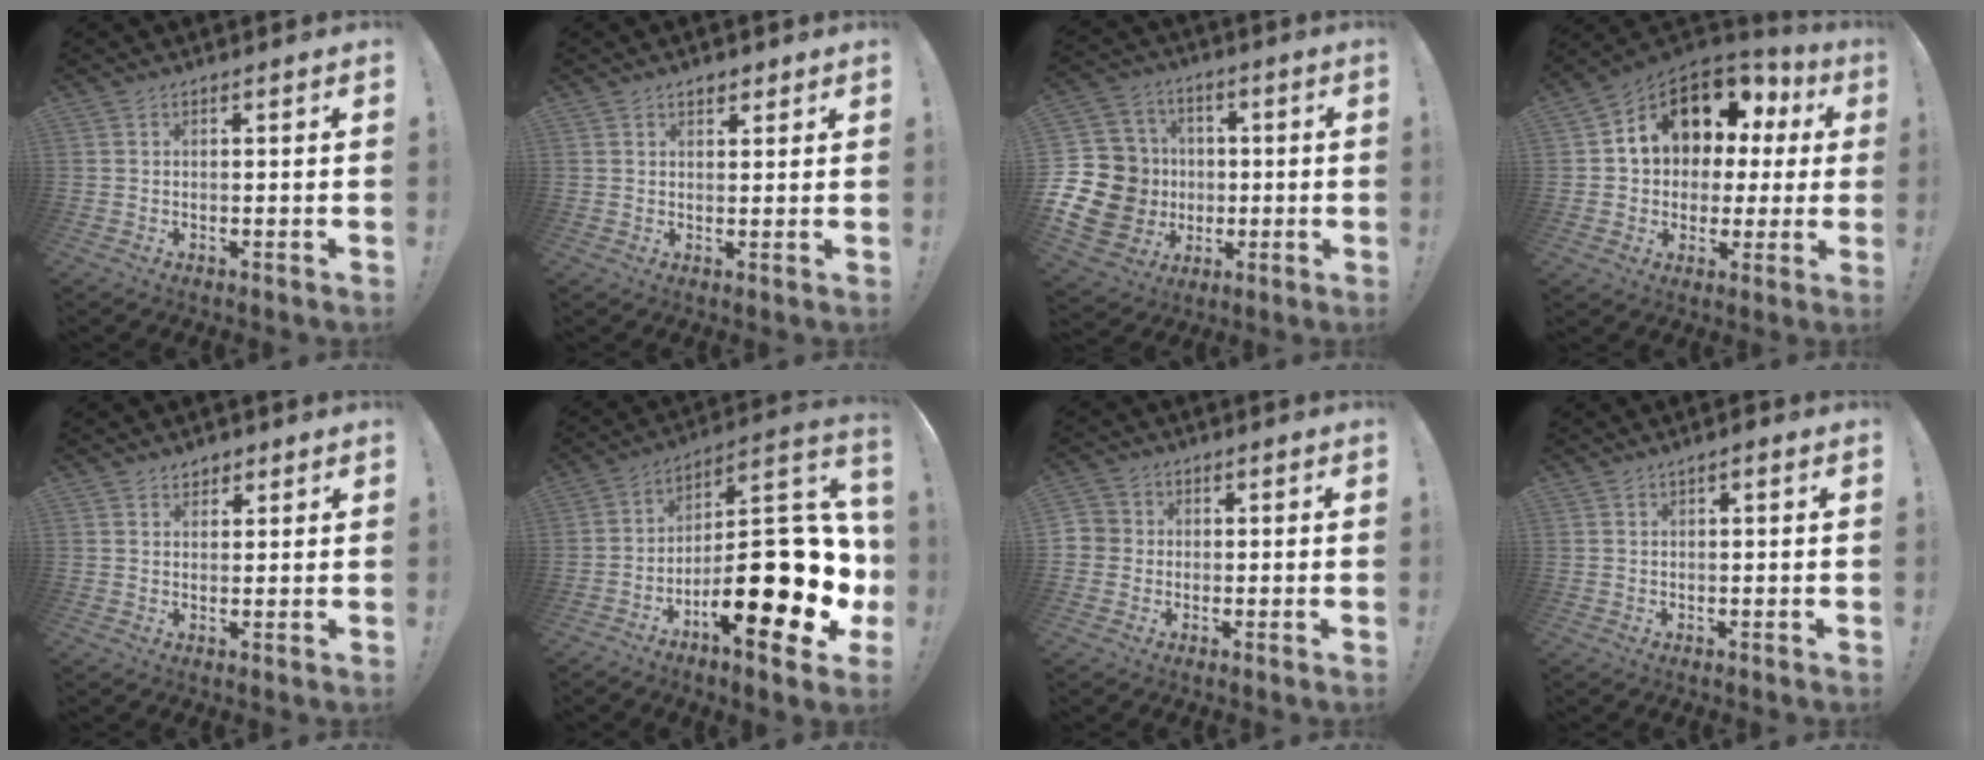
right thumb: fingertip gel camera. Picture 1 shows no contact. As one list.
[{"total": 2.2, "force": [1.5, 1.4, 0.9], "torque": [-0.003, -0.006, 0.025]}, {"total": 18.4, "force": [-2.6, 16.5, 7.8], "torque": [-0.156, 0.026, -0.011]}, {"total": 12.3, "force": [5.8, 8.8, 6.4], "torque": [-0.109, -0.035, 0.112]}, {"total": 2.6, "force": [1.8, 1.8, 0.5], "torque": [0.002, -0.009, 0.031]}, {"total": 25.3, "force": [-6.9, 9.6, 22.4], "torque": [-0.324, 0.039, -0.095]}, {"total": 4.9, "force": [-0.6, 4.7, 1.2], "torque": [-0.018, 0.012, -0.012]}, {"total": 0.9, "force": [0.0, 0.2, 0.9], "torque": [-0.022, 0.006, 0.000]}]